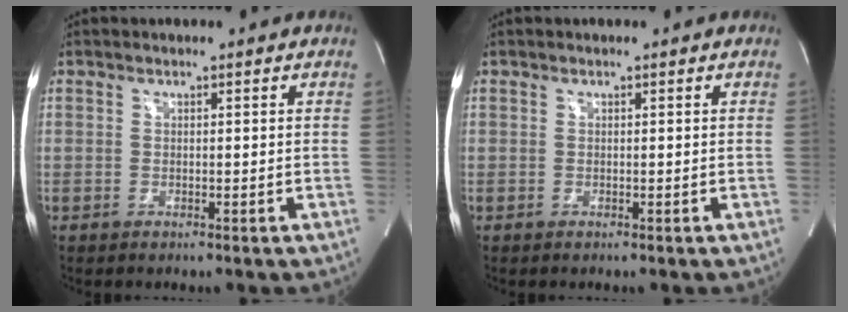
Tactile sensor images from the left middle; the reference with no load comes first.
{"total": 0.0}